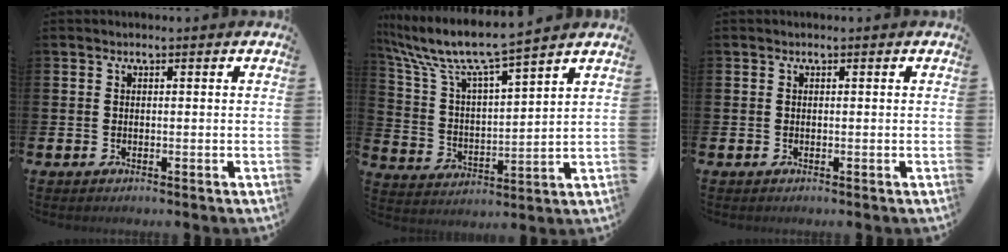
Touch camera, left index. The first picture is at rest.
{"total": 8.5, "force": [7.8, 0.6, 3.4], "torque": [-0.105, -0.050, 0.130]}
{"total": 0.0}